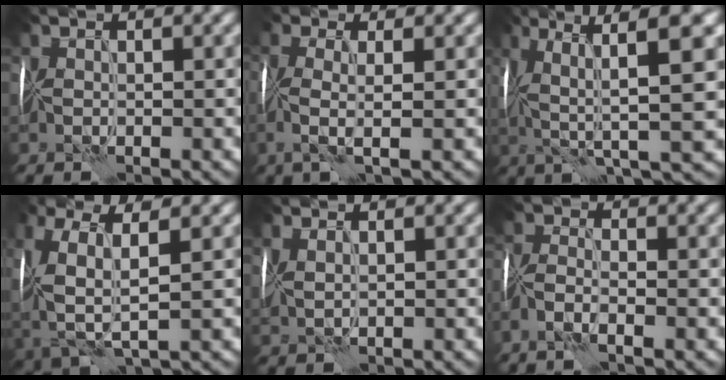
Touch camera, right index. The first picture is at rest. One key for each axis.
{"total": 3.0, "fx": -0.5, "fy": 0.5, "fz": 2.9, "tx": -0.075, "ty": -0.004, "tz": -0.015}
{"total": 9.2, "fx": 1.3, "fy": 1.8, "fz": 8.9, "tx": -0.158, "ty": 0.010, "tz": 0.023}
{"total": 6.6, "fx": 0.0, "fy": 3.1, "fz": 5.8, "tx": -0.140, "ty": -0.003, "tz": -0.004}
{"total": 1.5, "fx": 0.9, "fy": 0.4, "fz": 1.0, "tx": -0.027, "ty": 0.005, "tz": 0.023}
{"total": 2.3, "fx": -1.7, "fy": 0.3, "fz": 1.5, "tx": -0.043, "ty": -0.001, "tz": -0.046}